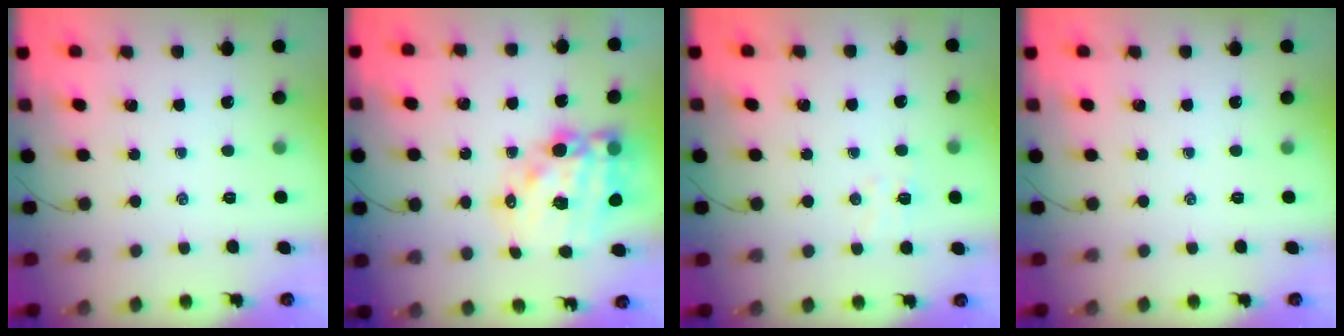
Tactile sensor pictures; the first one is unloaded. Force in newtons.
{"total": 18.1, "press": 17.6, "slide": 4.1}
{"total": 4.6, "press": 4.5, "slide": 0.9}
{"total": 0.0}